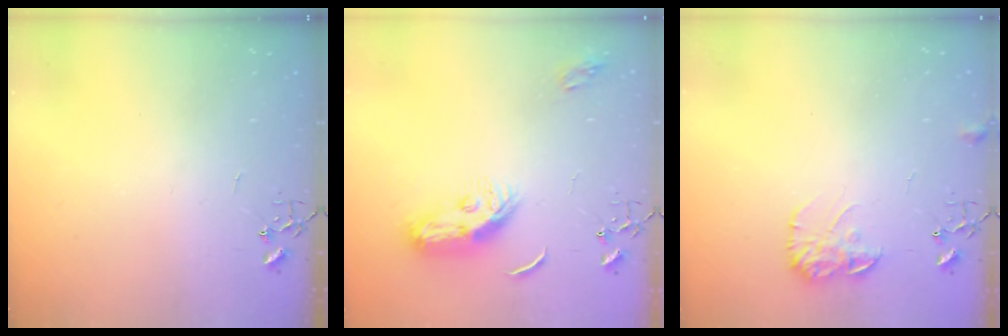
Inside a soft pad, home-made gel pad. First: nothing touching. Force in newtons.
{"total": 10.6, "press": 10.6, "slide": 0.0}
{"total": 9.5, "press": 9.5, "slide": 0.2}